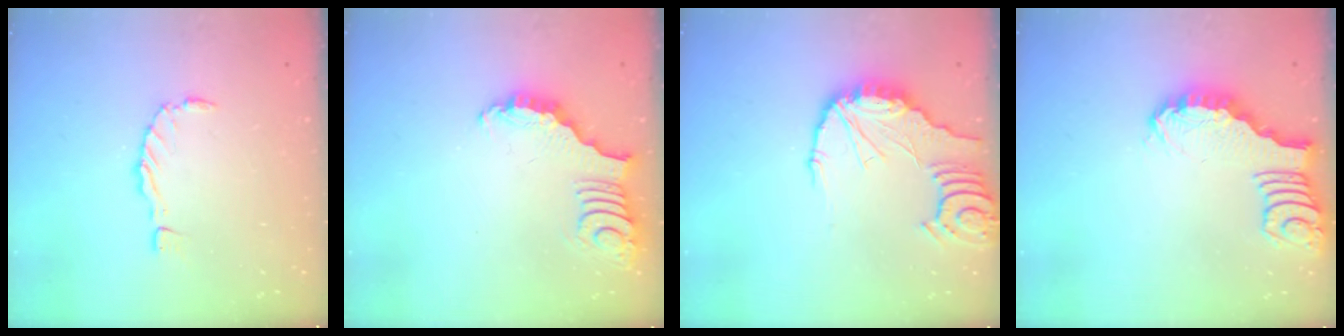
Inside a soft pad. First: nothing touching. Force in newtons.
{"total": 3.5, "press": 3.5, "slide": 0.5}
{"total": 9.4, "press": 9.4, "slide": 1.1}
{"total": 2.5, "press": 2.5, "slide": 0.2}